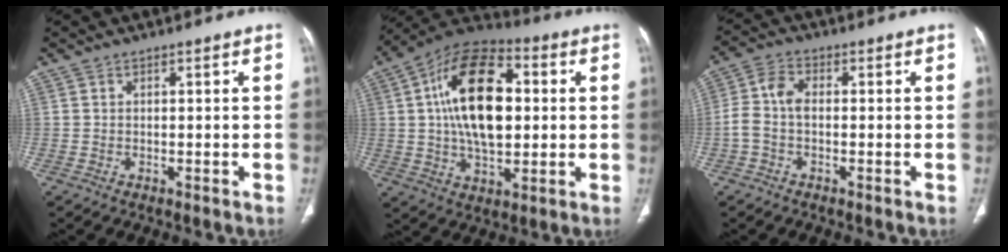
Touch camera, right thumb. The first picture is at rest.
{"total": 20.6, "force": [2.7, 11.3, 17.0], "torque": [-0.273, 0.015, 0.041]}
{"total": 5.5, "force": [-0.6, 3.1, 4.5], "torque": [-0.100, 0.020, -0.020]}